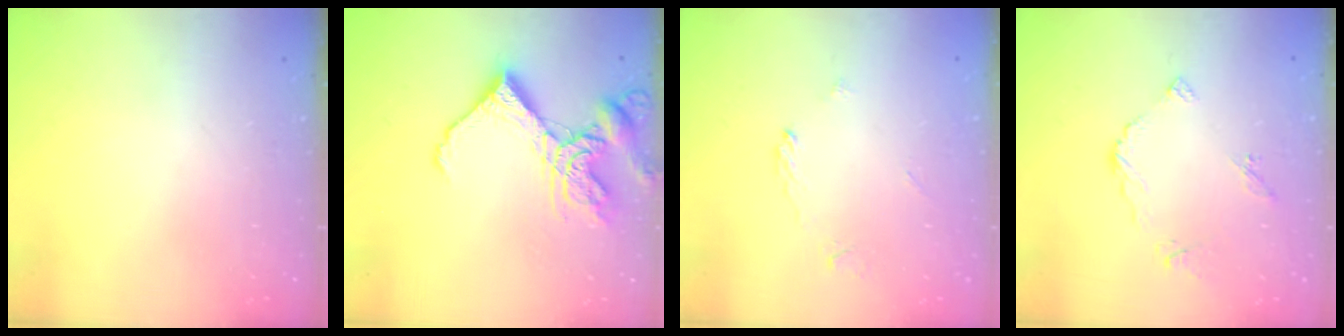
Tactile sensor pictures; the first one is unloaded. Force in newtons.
{"total": 14.5, "press": 14.4, "slide": 1.6}
{"total": 2.2, "press": 2.2, "slide": 0.3}
{"total": 6.2, "press": 6.2, "slide": 0.4}